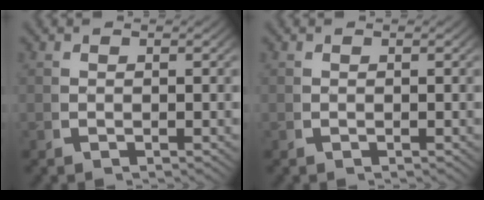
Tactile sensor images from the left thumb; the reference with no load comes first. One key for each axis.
{"total": 0.0}